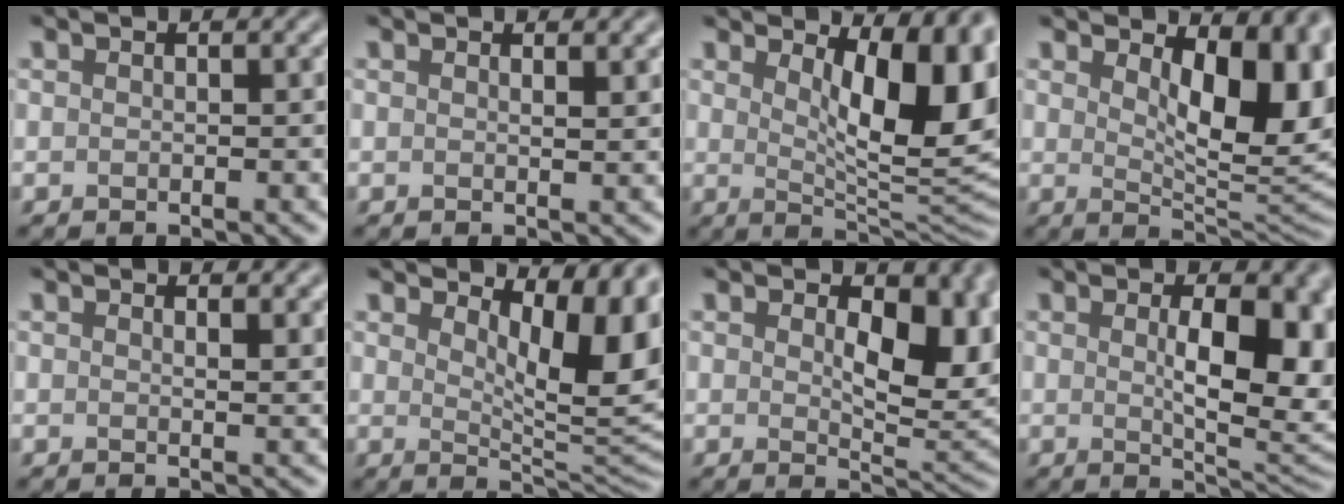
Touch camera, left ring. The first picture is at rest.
{"total": 1.0, "force": [0.8, 0.2, 0.5], "torque": [-0.003, -0.001, 0.012]}
{"total": 10.4, "force": [3.1, 3.7, 9.3], "torque": [-0.119, -0.009, 0.050]}
{"total": 9.3, "force": [2.6, 4.3, 7.8], "torque": [-0.106, -0.007, 0.041]}
{"total": 1.8, "force": [1.3, 0.6, 1.1], "torque": [-0.004, 0.000, 0.019]}
{"total": 8.7, "force": [3.4, 3.1, 7.4], "torque": [-0.104, -0.010, 0.056]}
{"total": 7.9, "force": [1.5, 4.2, 6.5], "torque": [-0.100, -0.010, 0.028]}
{"total": 9.0, "force": [1.0, 3.6, 8.2], "torque": [-0.110, -0.007, 0.023]}